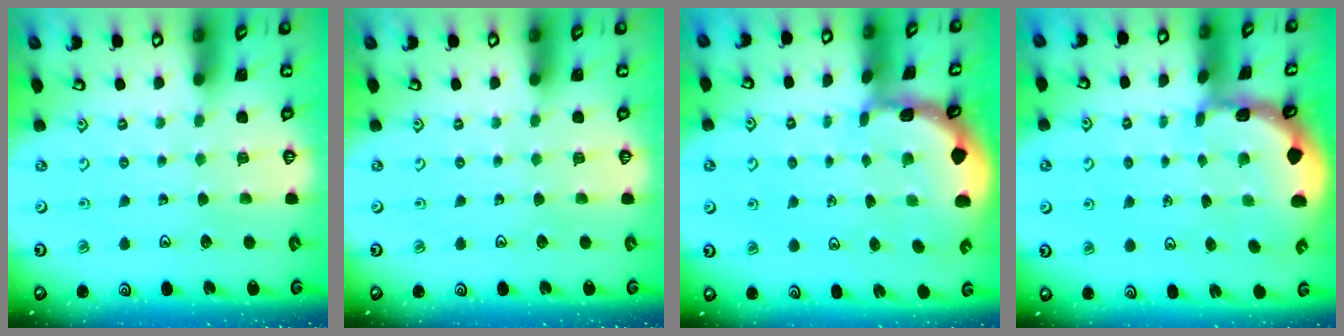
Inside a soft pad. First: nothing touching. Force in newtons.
{"total": 0.0}
{"total": 2.6, "press": 2.6, "slide": 0.3}
{"total": 2.6, "press": 2.6, "slide": 0.3}